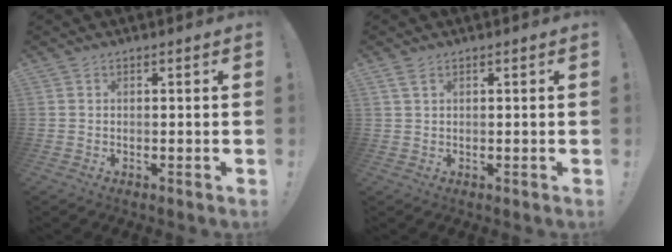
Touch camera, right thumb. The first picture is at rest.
{"total": 2.3, "force": [1.4, 1.0, 1.6], "torque": [-0.038, 0.003, 0.027]}